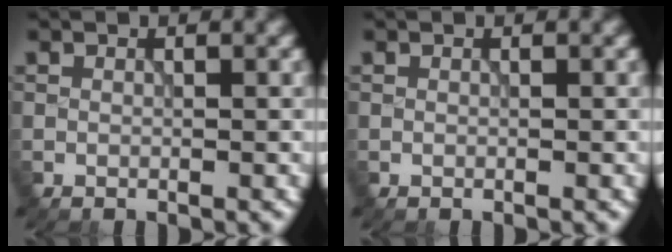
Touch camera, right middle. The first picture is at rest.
{"total": 0.0}